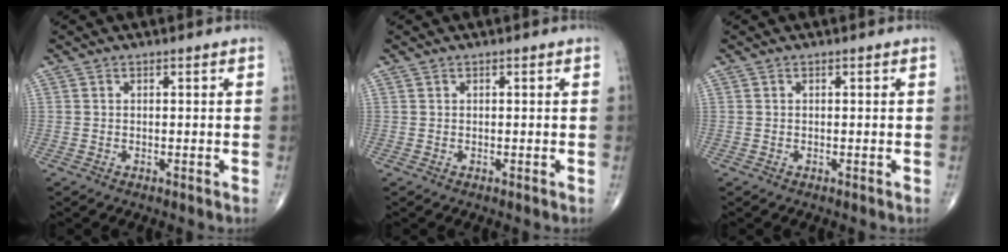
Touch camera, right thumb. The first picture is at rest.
{"total": 0.0}
{"total": 0.0}